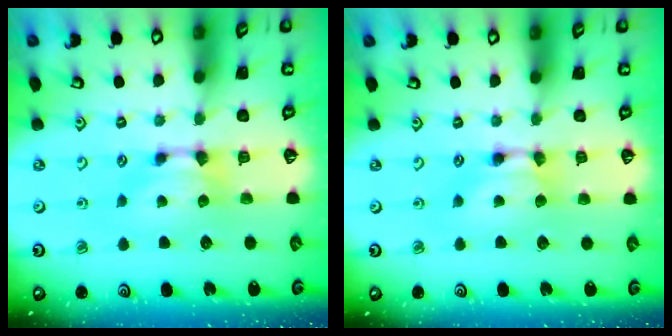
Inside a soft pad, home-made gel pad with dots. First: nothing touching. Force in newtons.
{"total": 1.5, "press": 1.5, "slide": 0.2}